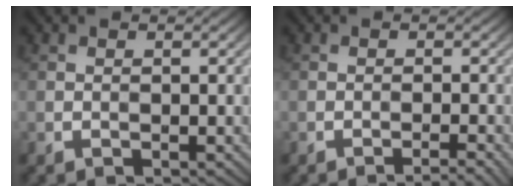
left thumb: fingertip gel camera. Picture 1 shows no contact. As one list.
[{"total": 2.2, "force": [-1.4, 0.2, 1.7], "torque": [-0.021, 0.006, -0.027]}]